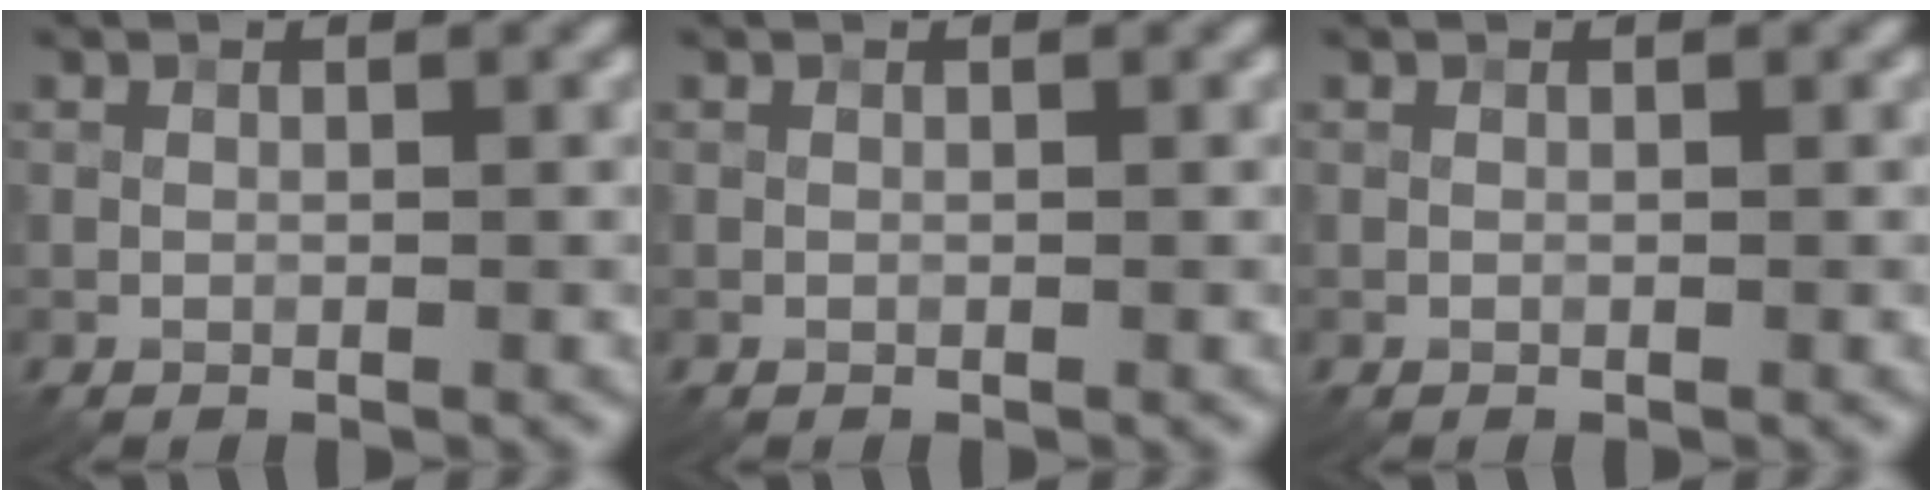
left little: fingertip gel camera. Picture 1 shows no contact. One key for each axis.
{"total": 0.0}
{"total": 0.0}